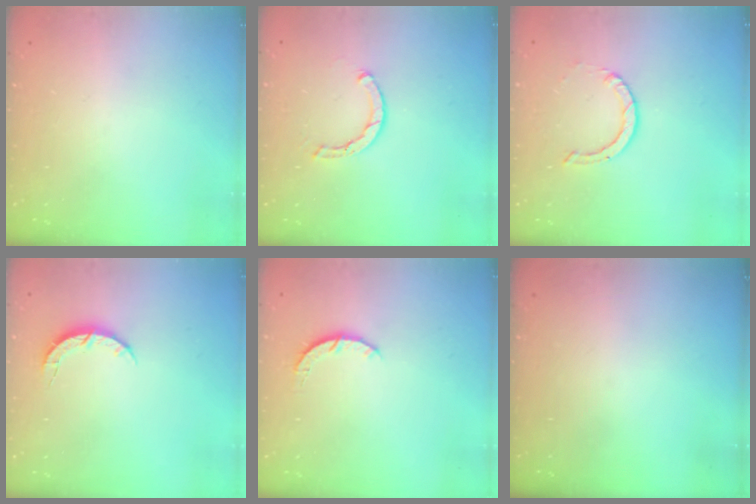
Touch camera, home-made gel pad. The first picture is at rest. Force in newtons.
{"total": 2.5, "press": 2.5, "slide": 0.1}
{"total": 2.0, "press": 2.0, "slide": 0.2}
{"total": 4.4, "press": 4.4, "slide": 0.5}
{"total": 3.0, "press": 3.0, "slide": 0.4}
{"total": 0.0}